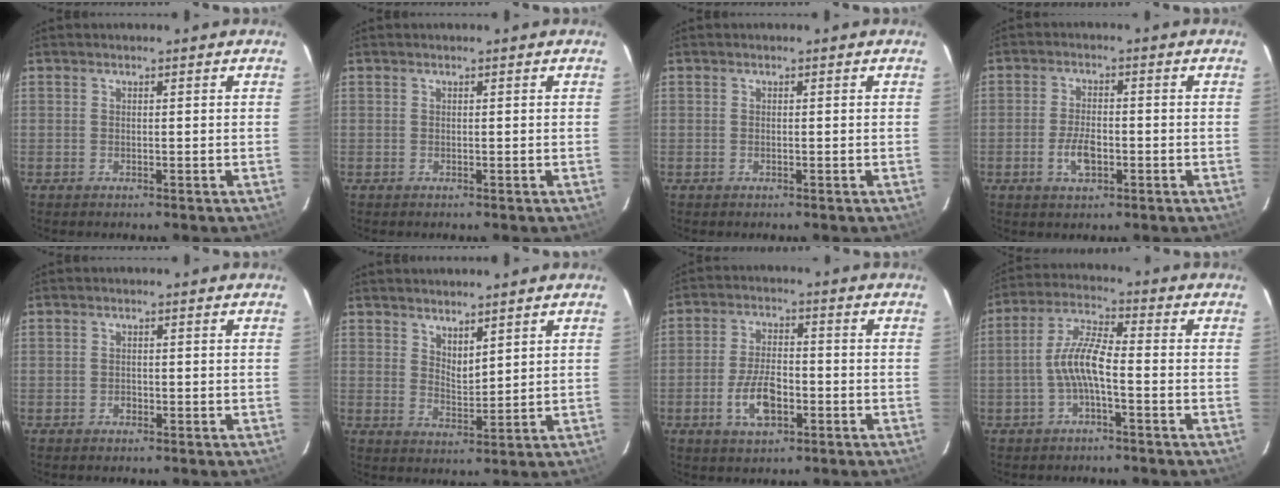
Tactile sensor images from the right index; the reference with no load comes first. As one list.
[{"total": 0.0}, {"total": 0.0}, {"total": 5.2, "force": [-2.0, 2.6, 4.0], "torque": [-0.084, -0.003, -0.032]}, {"total": 0.9, "force": [-0.6, 0.7, 0.1], "torque": [-0.002, 0.000, -0.008]}, {"total": 4.1, "force": [3.3, 1.3, 2.0], "torque": [-0.029, -0.005, 0.058]}, {"total": 8.1, "force": [-3.2, 3.9, 6.3], "torque": [-0.131, -0.002, -0.054]}, {"total": 6.8, "force": [-2.1, 1.3, 6.3], "torque": [-0.138, 0.014, -0.040]}]